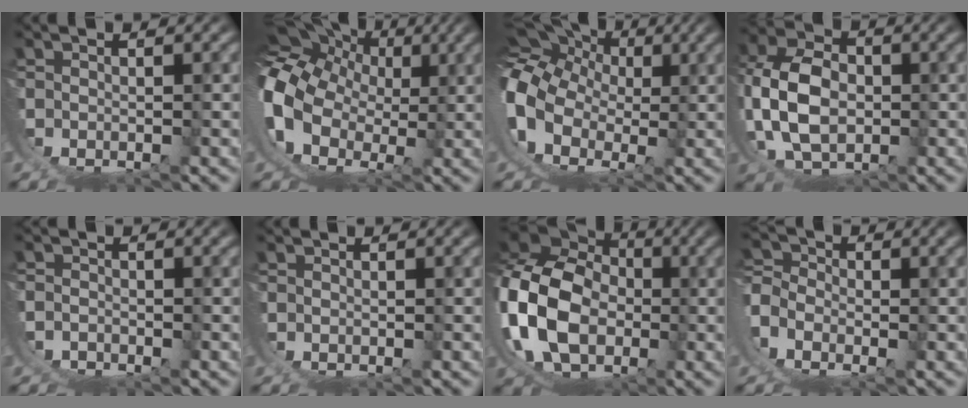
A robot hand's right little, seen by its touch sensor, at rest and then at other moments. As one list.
[{"total": 18.4, "force": [3.3, 15.2, 9.7], "torque": [-0.235, -0.034, 0.046]}, {"total": 15.0, "force": [2.8, 12.4, 8.0], "torque": [-0.189, -0.028, 0.036]}, {"total": 8.9, "force": [3.7, 5.4, 6.0], "torque": [-0.134, -0.009, 0.069]}, {"total": 2.7, "force": [-0.4, 2.5, 0.8], "torque": [-0.041, -0.015, -0.005]}, {"total": 0.0}, {"total": 14.6, "force": [2.7, 11.4, 8.7], "torque": [-0.223, -0.033, 0.054]}, {"total": 6.9, "force": [2.0, 5.7, 3.4], "torque": [-0.094, -0.012, 0.025]}]